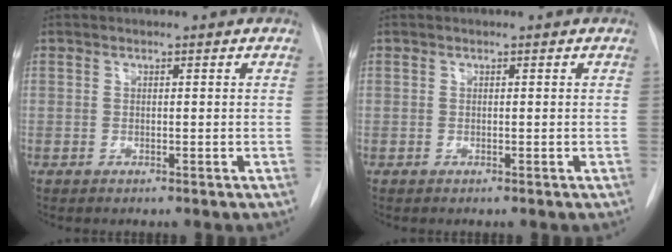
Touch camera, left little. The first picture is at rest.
{"total": 0.0}